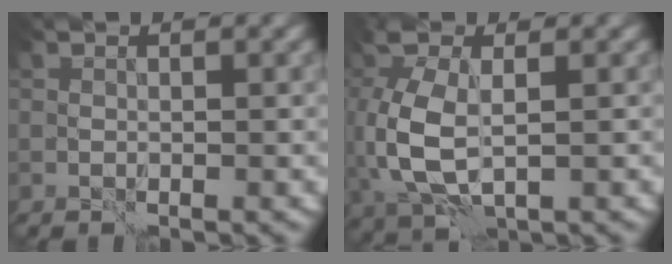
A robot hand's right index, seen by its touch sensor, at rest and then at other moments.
{"total": 7.0, "force": [0.3, 3.8, 5.9], "torque": [-0.153, -0.006, 0.008]}